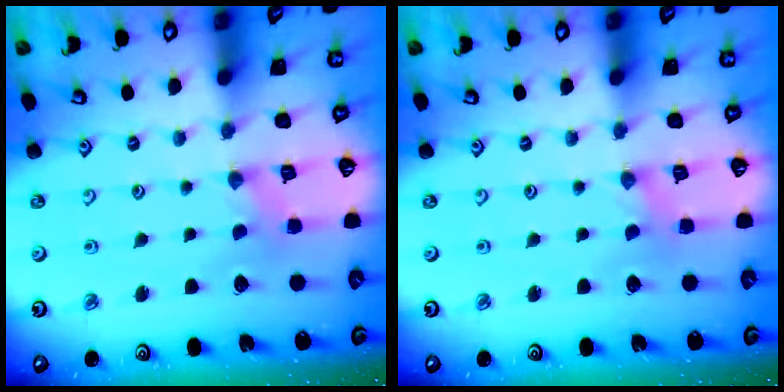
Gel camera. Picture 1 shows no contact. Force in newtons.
{"total": 0.0}